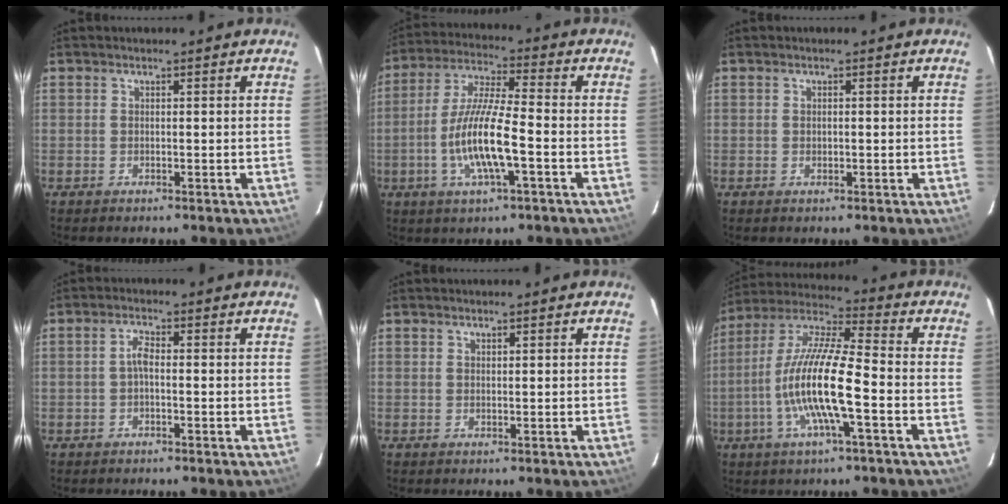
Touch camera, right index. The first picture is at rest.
{"total": 12.1, "force": [-3.6, 1.8, 11.5], "torque": [-0.235, -0.002, -0.070]}
{"total": 0.6, "force": [-0.1, 0.5, 0.3], "torque": [-0.004, 0.002, 0.000]}
{"total": 2.0, "force": [-0.5, 0.7, 1.8], "torque": [-0.038, 0.008, -0.011]}
{"total": 0.6, "force": [0.5, 0.2, 0.2], "torque": [-0.003, 0.002, 0.009]}
{"total": 14.7, "force": [-4.0, 2.0, 14.0], "torque": [-0.275, 0.000, -0.084]}